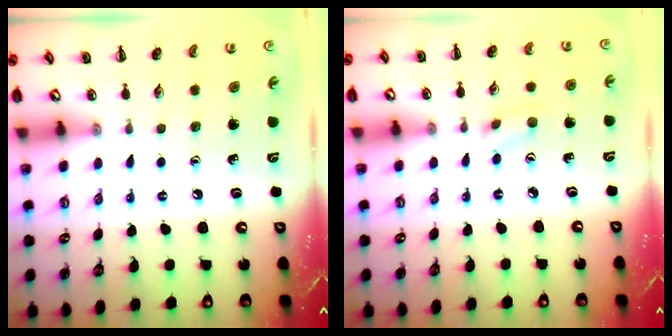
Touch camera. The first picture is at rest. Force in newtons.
{"total": 2.5, "press": 2.4, "slide": 0.9}